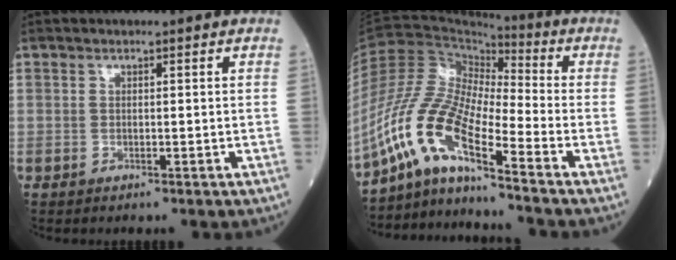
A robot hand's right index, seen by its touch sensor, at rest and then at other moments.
{"total": 11.7, "force": [-7.7, 1.3, 8.7], "torque": [-0.201, 0.002, -0.150]}